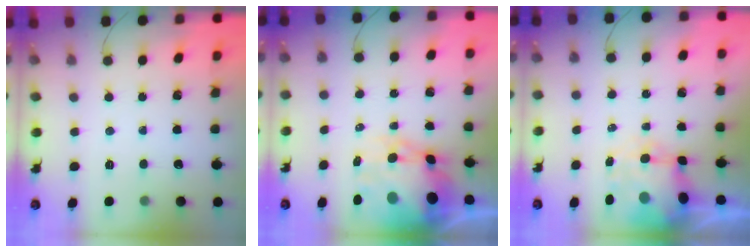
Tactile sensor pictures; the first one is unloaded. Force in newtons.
{"total": 12.1, "press": 11.7, "slide": 3.1}
{"total": 9.2, "press": 8.9, "slide": 2.2}